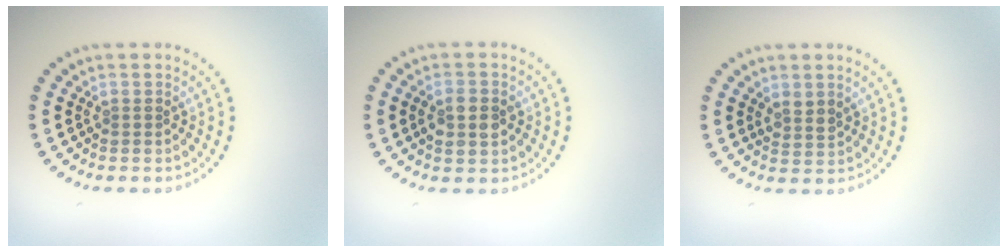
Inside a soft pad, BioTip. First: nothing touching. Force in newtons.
{"total": 2.8, "press": 2.8, "slide": 0.1}
{"total": 1.4, "press": 1.1, "slide": 0.8}